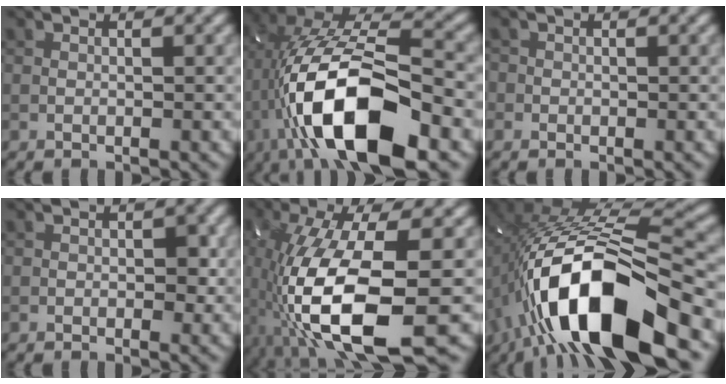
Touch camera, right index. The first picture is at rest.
{"total": 14.6, "force": [-4.2, 6.2, 12.6], "torque": [-0.232, -0.001, -0.077]}
{"total": 0.6, "force": [-0.1, 0.6, 0.0], "torque": [0.006, -0.005, -0.004]}
{"total": 1.5, "force": [0.0, 1.0, 1.1], "torque": [-0.010, -0.003, -0.003]}
{"total": 14.0, "force": [-4.7, 4.4, 12.4], "torque": [-0.262, -0.020, -0.079]}
{"total": 14.9, "force": [-5.8, 5.6, 12.5], "torque": [-0.239, 0.012, -0.104]}